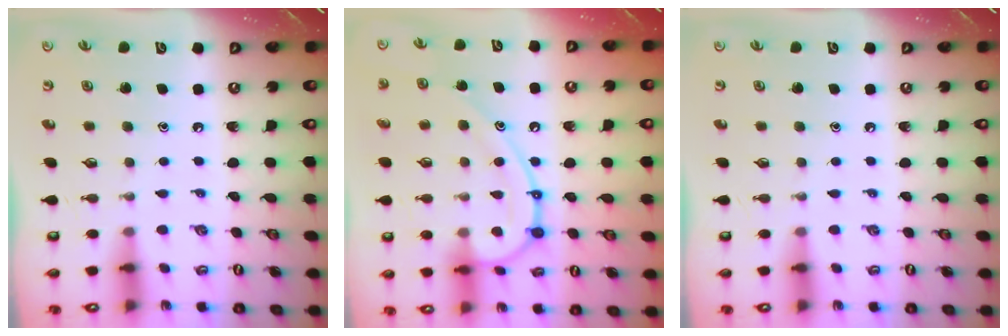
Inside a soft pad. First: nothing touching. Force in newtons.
{"total": 14.7, "press": 14.6, "slide": 1.4}
{"total": 0.0}